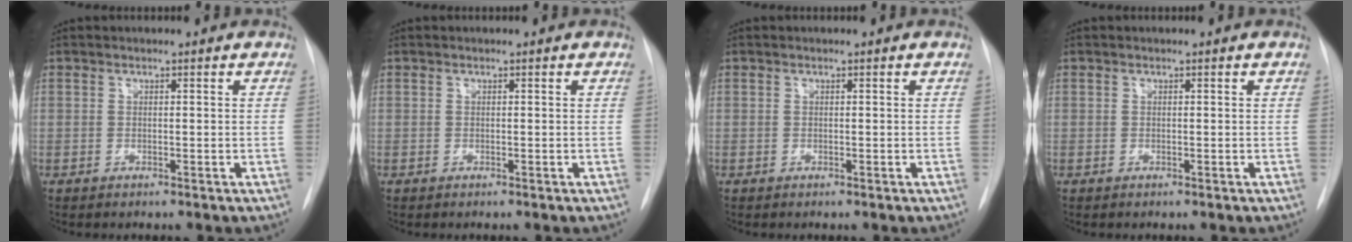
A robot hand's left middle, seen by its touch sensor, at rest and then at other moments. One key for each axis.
{"total": 0.0}
{"total": 0.0}
{"total": 0.0}